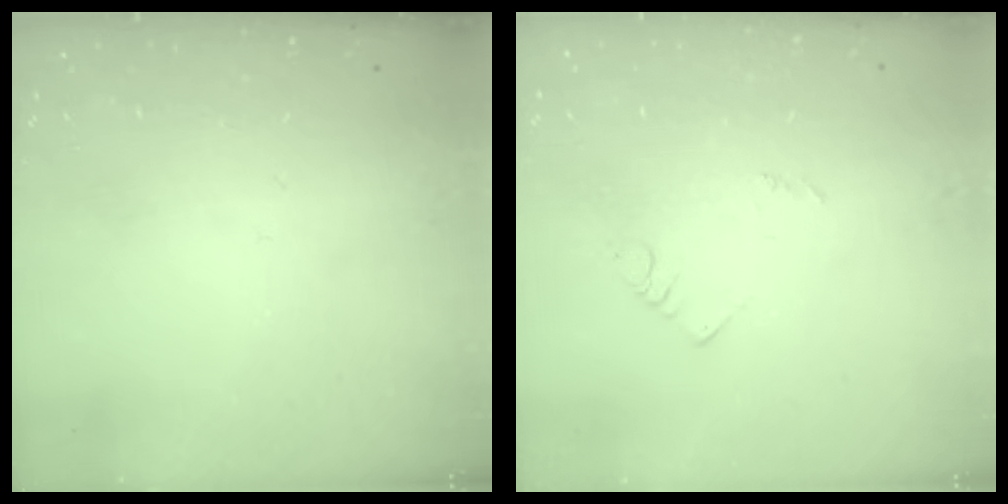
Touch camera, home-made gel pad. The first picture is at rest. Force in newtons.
{"total": 3.4, "press": 3.4, "slide": 0.3}